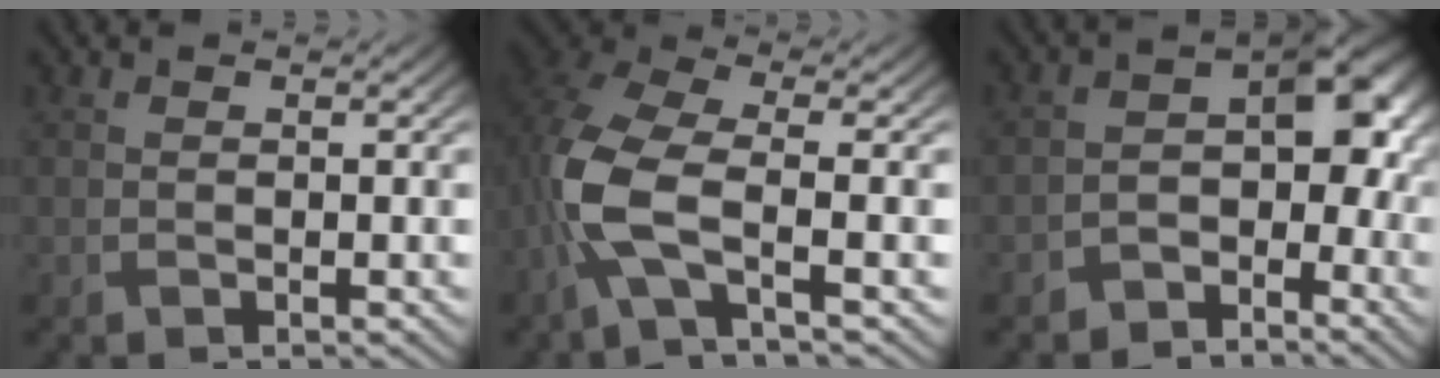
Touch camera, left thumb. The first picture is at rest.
{"total": 7.4, "force": [-2.3, 2.8, 6.5], "torque": [-0.162, 0.006, -0.064]}
{"total": 7.3, "force": [-3.8, 4.3, 4.5], "torque": [-0.050, -0.001, -0.079]}